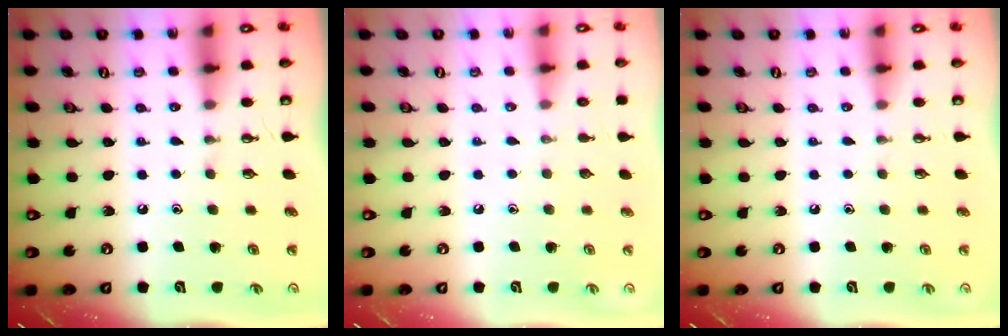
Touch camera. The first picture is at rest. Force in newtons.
{"total": 0.0}
{"total": 0.0}